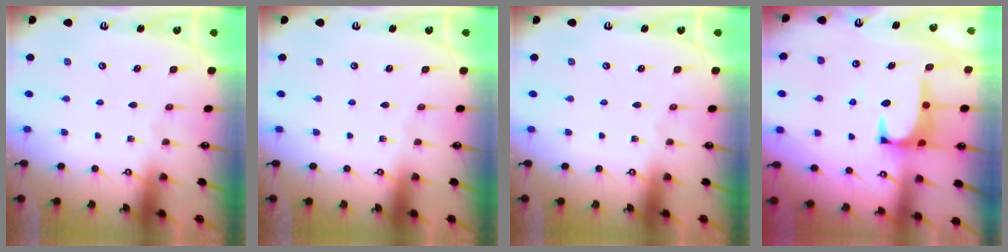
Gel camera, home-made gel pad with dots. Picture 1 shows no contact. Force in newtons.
{"total": 0.0}
{"total": 0.0}
{"total": 2.5, "press": 2.4, "slide": 0.7}